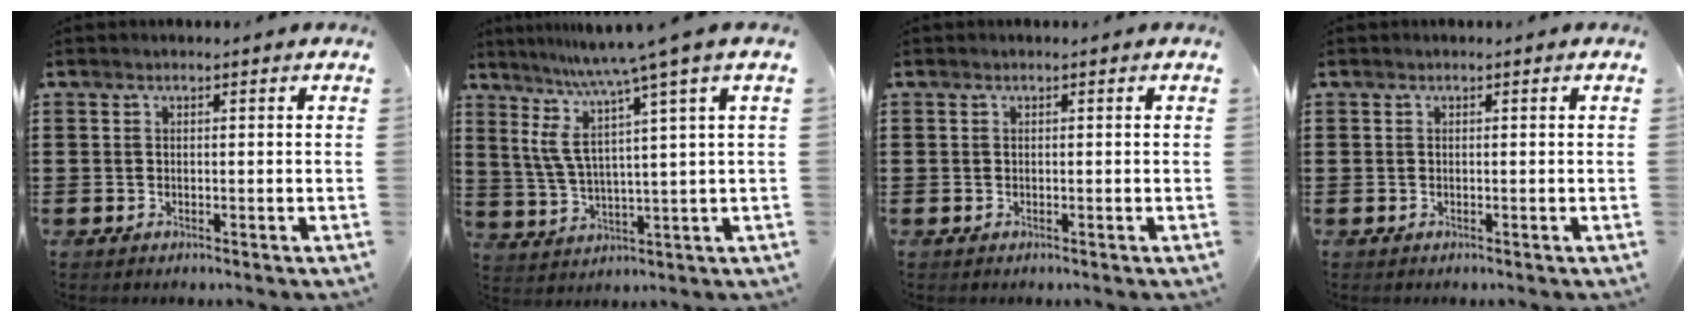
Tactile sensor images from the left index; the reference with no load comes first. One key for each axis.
{"total": 8.2, "fx": 5.3, "fy": -0.9, "fz": 6.1, "tx": -0.142, "ty": -0.037, "tz": 0.082}
{"total": 0.0}
{"total": 0.0}